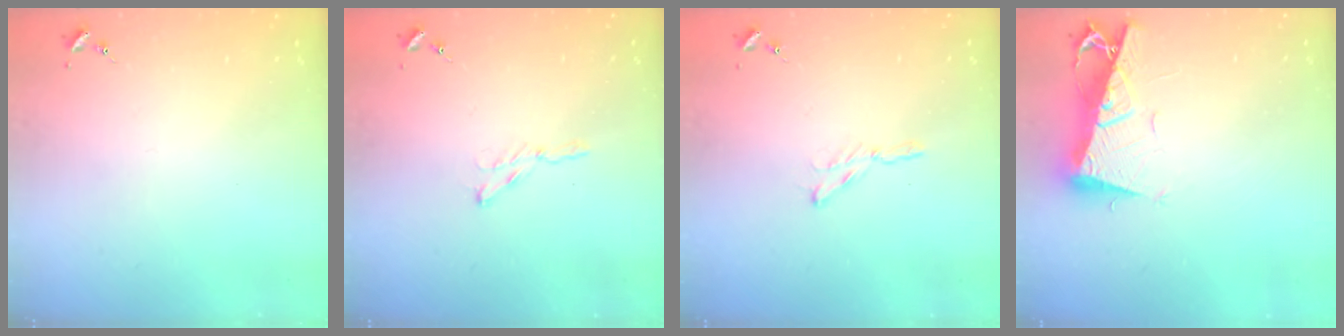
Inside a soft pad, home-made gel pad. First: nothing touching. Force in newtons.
{"total": 3.9, "press": 3.8, "slide": 0.5}
{"total": 2.9, "press": 2.9, "slide": 0.3}
{"total": 10.6, "press": 10.5, "slide": 1.3}